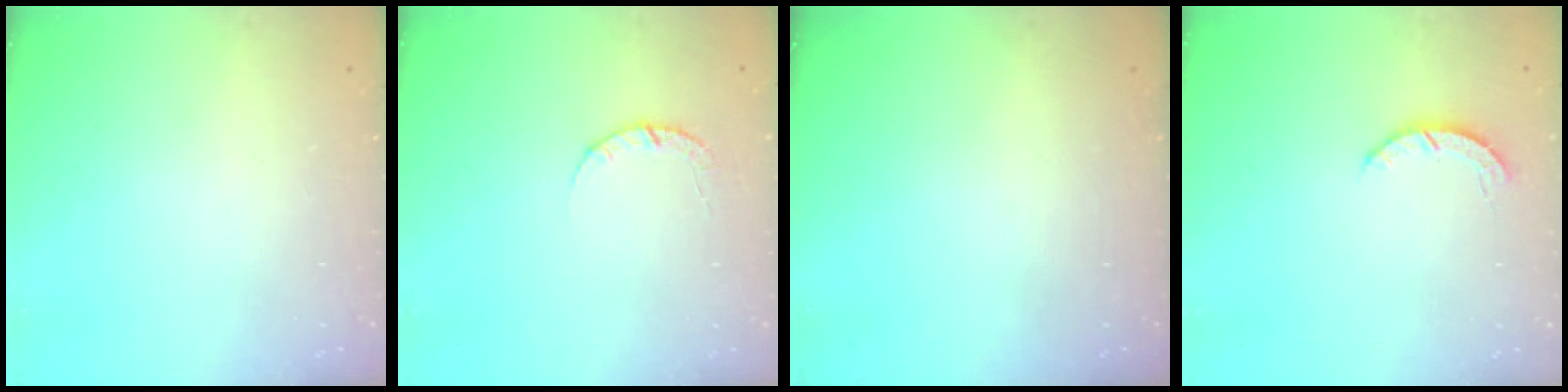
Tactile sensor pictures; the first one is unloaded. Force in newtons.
{"total": 3.4, "press": 3.4, "slide": 0.4}
{"total": 0.0}
{"total": 2.8, "press": 2.8, "slide": 0.4}